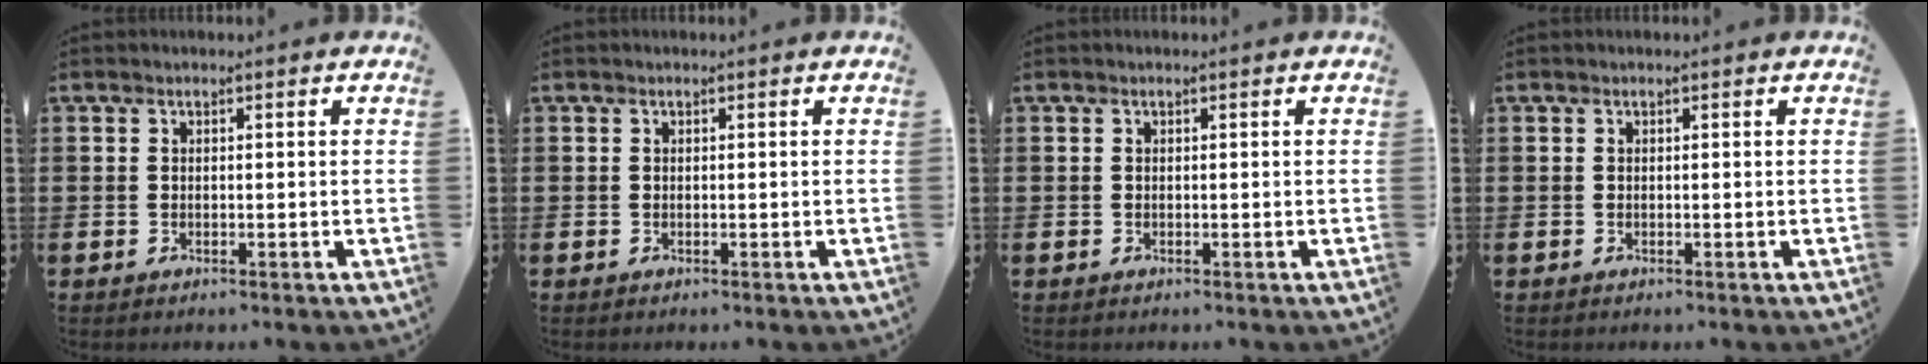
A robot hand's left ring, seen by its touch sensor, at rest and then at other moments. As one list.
[{"total": 0.0}, {"total": 0.0}, {"total": 0.0}]